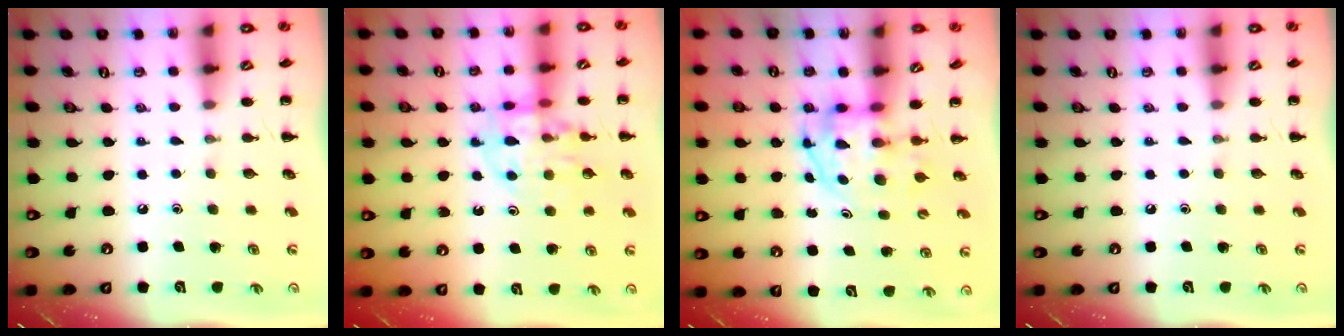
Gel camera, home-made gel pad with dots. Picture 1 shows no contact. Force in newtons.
{"total": 11.0, "press": 10.9, "slide": 1.8}
{"total": 3.4, "press": 3.3, "slide": 0.5}
{"total": 0.0}